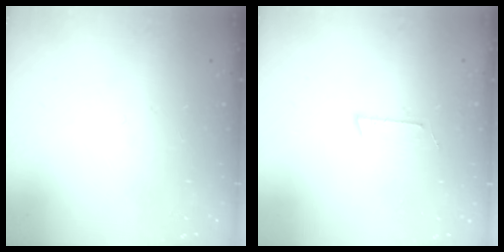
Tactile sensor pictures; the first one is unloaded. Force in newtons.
{"total": 2.7, "press": 2.7, "slide": 0.2}